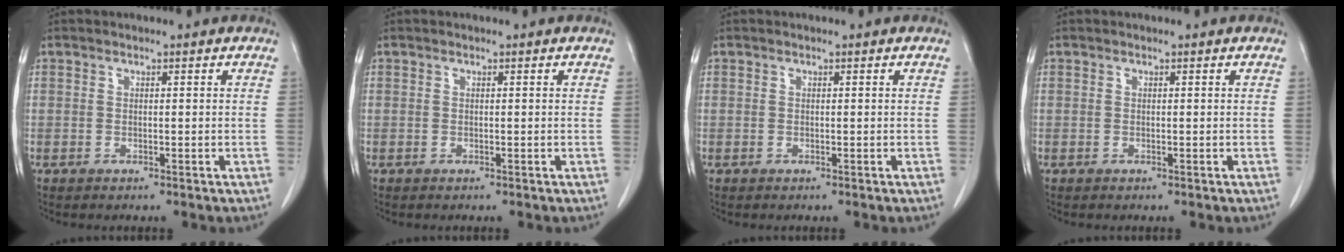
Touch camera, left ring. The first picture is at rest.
{"total": 0.0}
{"total": 0.0}
{"total": 0.0}